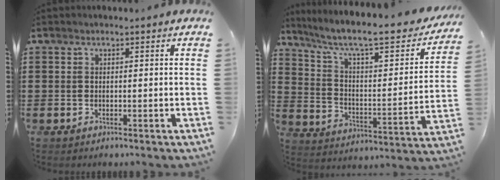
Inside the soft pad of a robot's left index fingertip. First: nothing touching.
{"total": 9.0, "force": [6.8, 1.4, 5.7], "torque": [-0.128, -0.048, 0.107]}